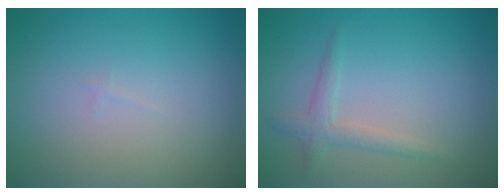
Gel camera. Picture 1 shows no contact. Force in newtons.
{"total": 1.7, "press": 1.7, "slide": 0.0}